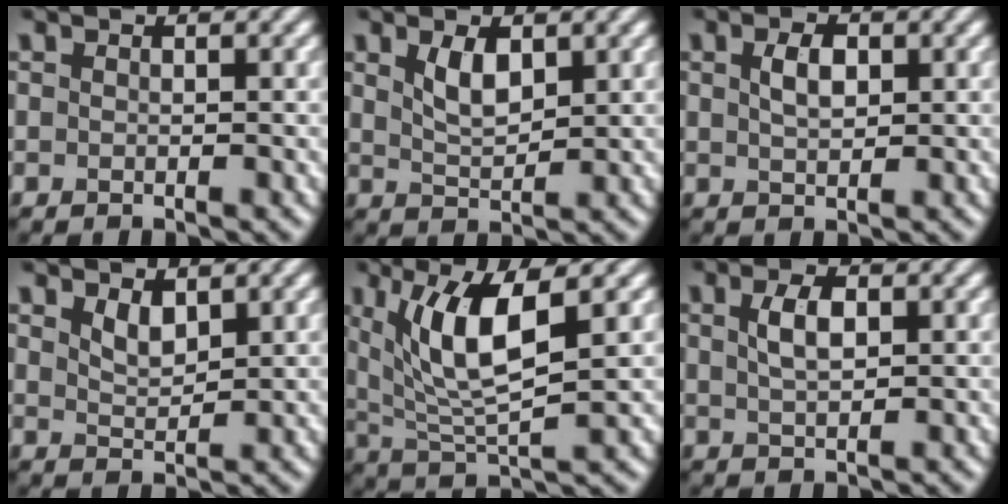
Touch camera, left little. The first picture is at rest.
{"total": 2.8, "force": [1.4, 1.2, 2.1], "torque": [-0.046, -0.002, 0.029]}
{"total": 2.3, "force": [0.7, 1.2, 1.8], "torque": [-0.039, 0.003, 0.014]}
{"total": 1.9, "force": [1.2, 0.8, 1.2], "torque": [-0.024, -0.004, 0.028]}
{"total": 7.2, "force": [2.5, 2.1, 6.5], "torque": [-0.127, -0.008, 0.052]}
{"total": 2.7, "force": [0.8, 1.3, 2.2], "torque": [-0.049, 0.003, 0.017]}